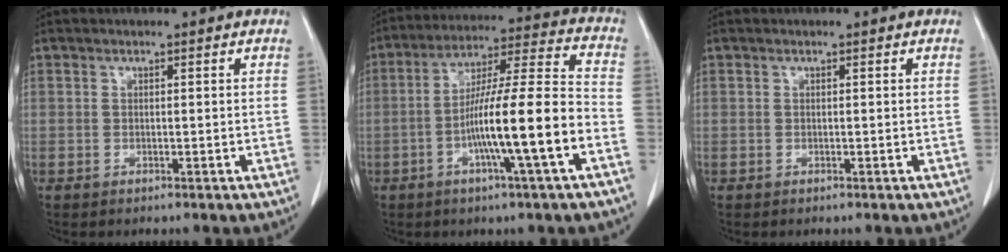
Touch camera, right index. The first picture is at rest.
{"total": 15.7, "force": [-4.9, -0.1, 14.9], "torque": [-0.255, 0.009, -0.086]}
{"total": 0.0}